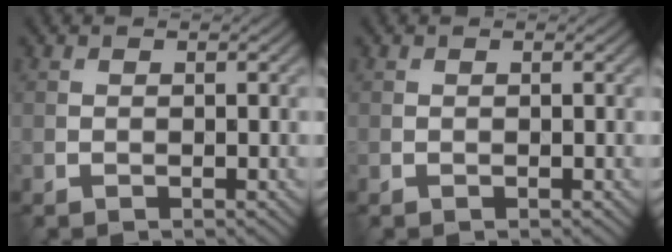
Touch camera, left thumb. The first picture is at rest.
{"total": 0.0}